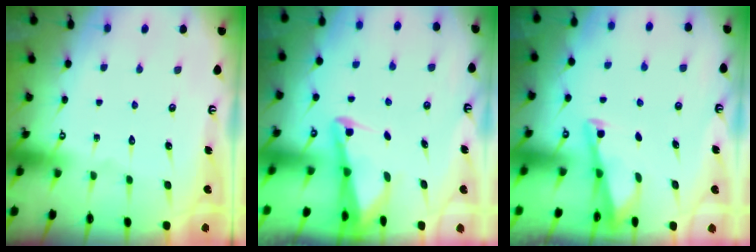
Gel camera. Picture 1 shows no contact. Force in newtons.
{"total": 2.5, "press": 2.5, "slide": 0.4}
{"total": 2.8, "press": 2.8, "slide": 0.2}